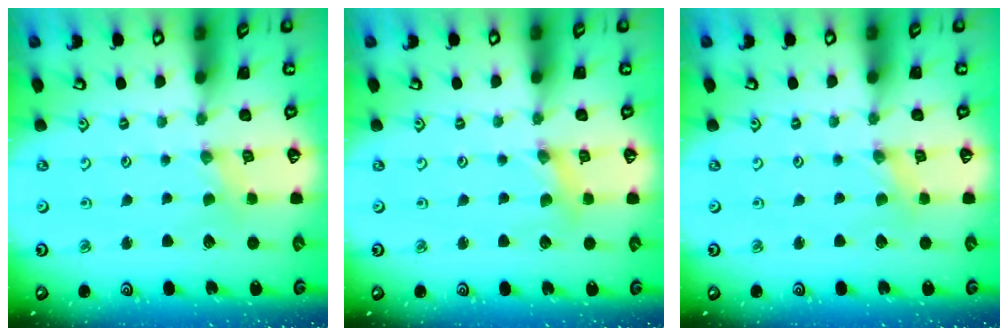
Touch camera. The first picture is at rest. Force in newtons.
{"total": 2.0, "press": 2.0, "slide": 0.3}
{"total": 0.0}